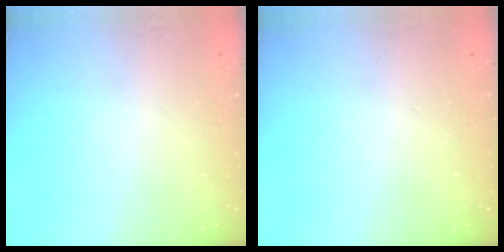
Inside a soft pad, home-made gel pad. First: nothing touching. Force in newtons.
{"total": 0.0}